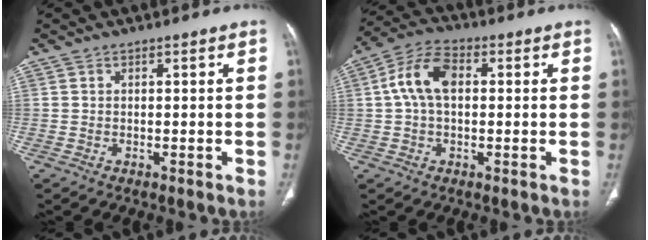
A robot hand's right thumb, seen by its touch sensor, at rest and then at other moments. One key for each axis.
{"total": 9.0, "fx": 1.2, "fy": 5.4, "fz": 7.1, "tx": -0.141, "ty": 0.027, "tz": 0.018}